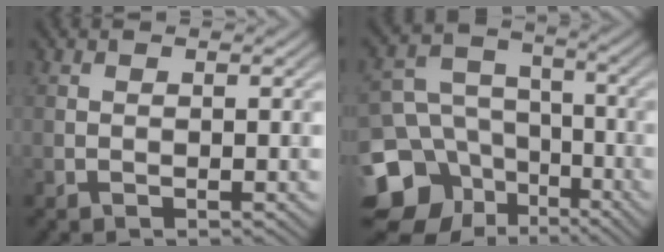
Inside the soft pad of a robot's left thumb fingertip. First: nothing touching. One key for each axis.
{"total": 13.9, "fx": -5.8, "fy": 11.2, "fz": 5.9, "tx": -0.176, "ty": -0.034, "tz": -0.102}